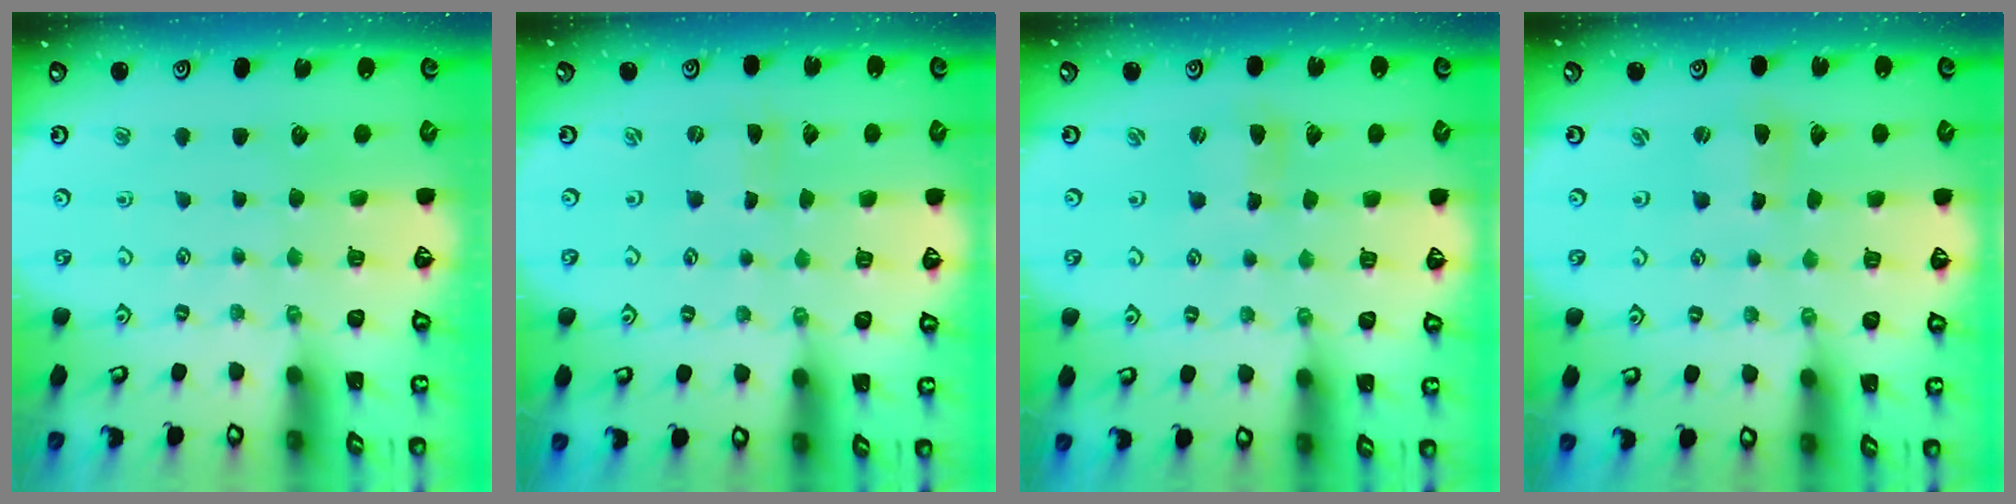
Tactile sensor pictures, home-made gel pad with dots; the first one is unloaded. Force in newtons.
{"total": 0.0}
{"total": 2.0, "press": 2.0, "slide": 0.4}
{"total": 1.8, "press": 1.8, "slide": 0.2}